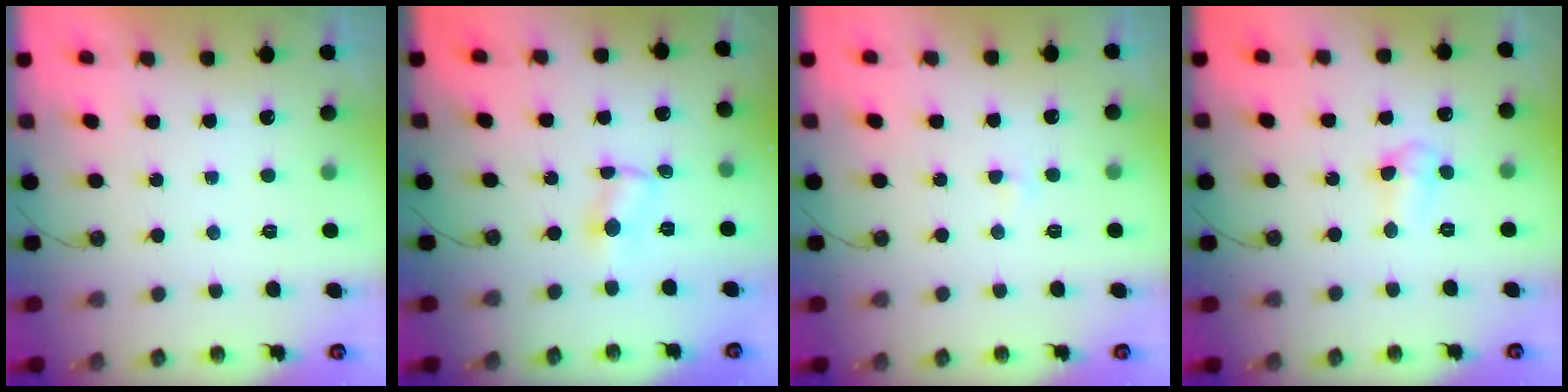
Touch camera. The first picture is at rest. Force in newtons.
{"total": 1.2, "press": 1.2, "slide": 0.2}
{"total": 1.6, "press": 1.6, "slide": 0.2}
{"total": 3.6, "press": 3.5, "slide": 1.0}